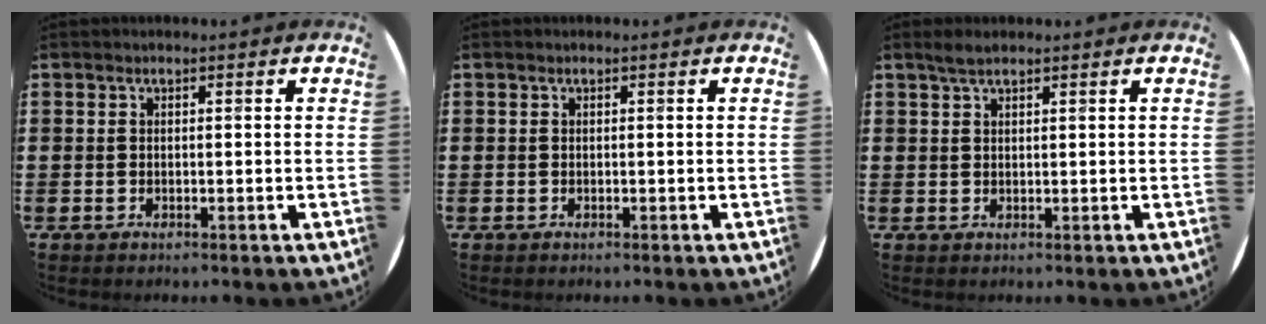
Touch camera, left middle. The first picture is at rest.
{"total": 0.0}
{"total": 1.8, "force": [1.5, 0.4, 0.9], "torque": [-0.020, 0.004, 0.026]}